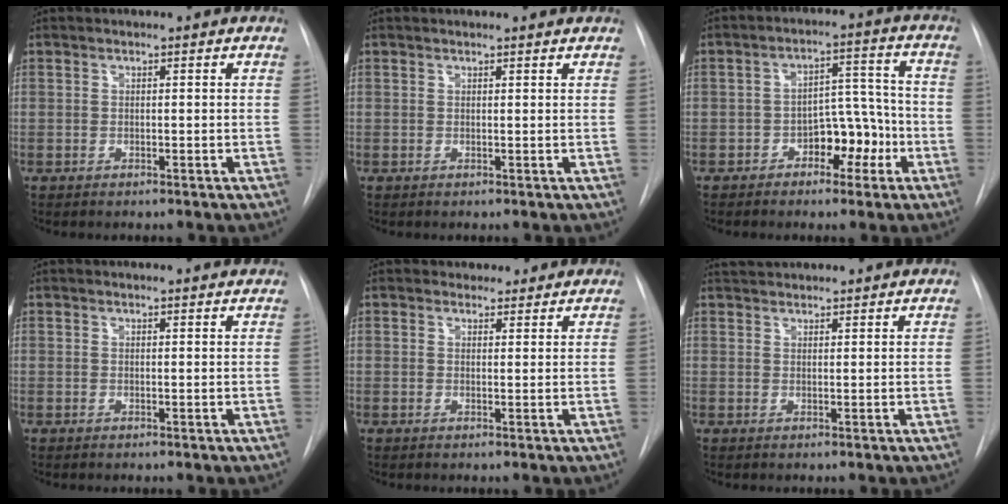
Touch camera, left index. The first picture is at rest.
{"total": 1.8, "force": [1.8, 0.2, 0.3], "torque": [-0.010, 0.006, 0.014]}
{"total": 7.1, "force": [-3.4, 3.9, 4.9], "torque": [-0.066, 0.029, -0.051]}
{"total": 2.9, "force": [2.9, 0.4, 0.4], "torque": [-0.010, 0.005, 0.022]}
{"total": 2.6, "force": [2.2, 1.5, -0.1], "torque": [0.010, 0.002, 0.024]}
{"total": 3.4, "force": [3.3, 0.5, 0.7], "torque": [-0.012, 0.033, 0.057]}